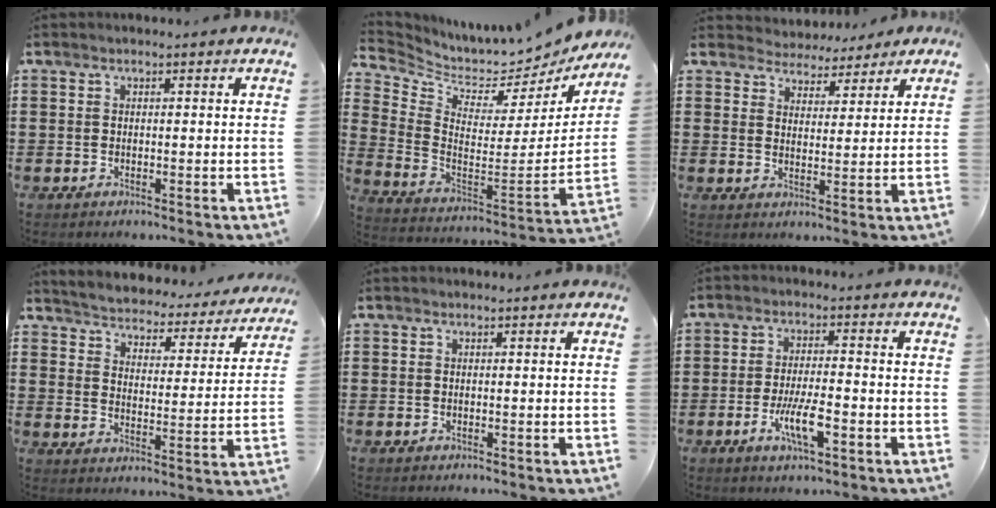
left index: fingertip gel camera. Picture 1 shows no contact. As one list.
[{"total": 4.4, "force": [3.9, 1.6, 1.0], "torque": [-0.052, -0.057, 0.059]}, {"total": 3.9, "force": [3.6, 1.5, -0.2], "torque": [-0.018, -0.013, 0.065]}, {"total": 3.0, "force": [3.0, -0.1, -0.2], "torque": [-0.019, -0.035, 0.041]}, {"total": 0.0}, {"total": 6.6, "force": [-2.6, 1.7, 5.9], "torque": [-0.113, -0.004, -0.046]}]